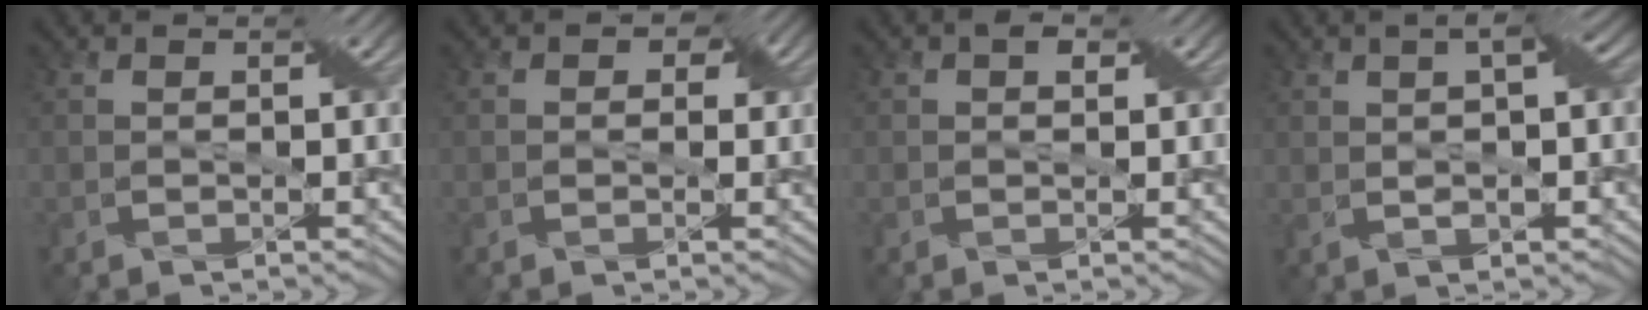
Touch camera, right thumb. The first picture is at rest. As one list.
[{"total": 2.7, "force": [0.9, 2.0, 1.6], "torque": [-0.018, -0.003, 0.005]}, {"total": 1.2, "force": [0.5, 0.8, 0.8], "torque": [-0.009, 0.002, 0.007]}, {"total": 3.7, "force": [0.7, 1.0, 3.5], "torque": [-0.066, 0.009, 0.012]}]